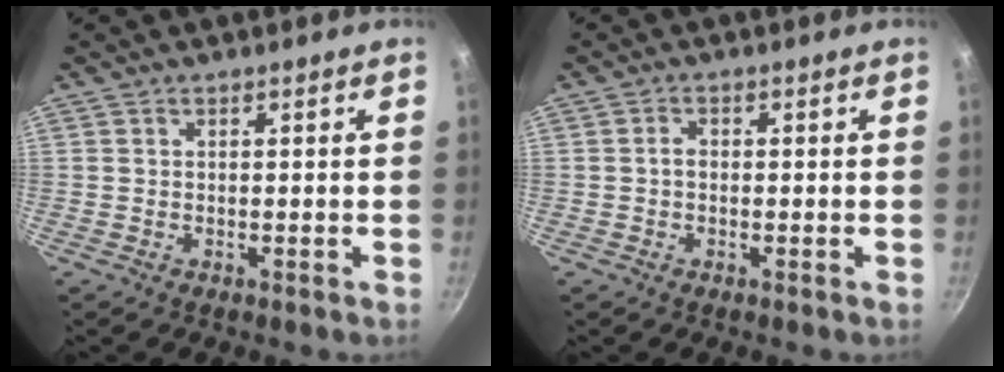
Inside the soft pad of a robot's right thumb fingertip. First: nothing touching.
{"total": 1.4, "force": [-0.3, 1.0, 0.9], "torque": [-0.014, 0.007, -0.007]}